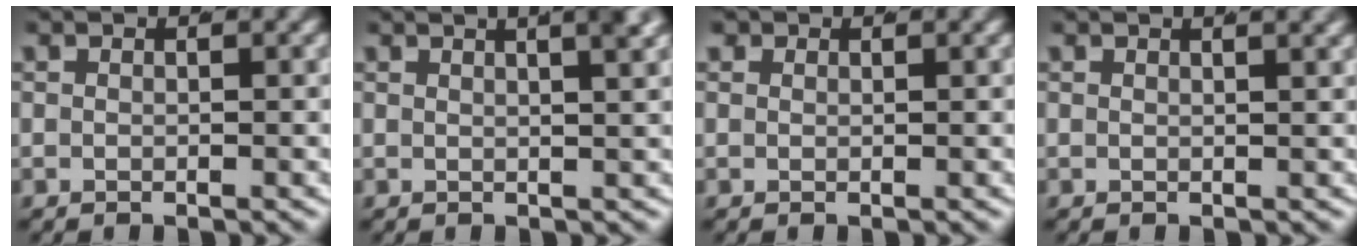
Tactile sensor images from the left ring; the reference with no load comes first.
{"total": 5.5, "force": [3.0, 1.5, 4.4], "torque": [-0.041, 0.021, 0.039]}
{"total": 0.6, "force": [0.4, 0.4, 0.2], "torque": [-0.005, -0.006, 0.012]}
{"total": 1.6, "force": [1.2, -0.1, 1.1], "torque": [-0.006, 0.007, 0.015]}